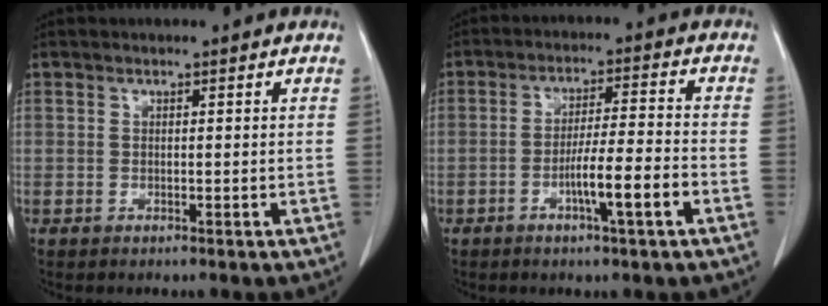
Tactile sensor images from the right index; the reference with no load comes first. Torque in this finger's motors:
{"motor_torque": [1.16, -0.70, 0.58, 0.15]}